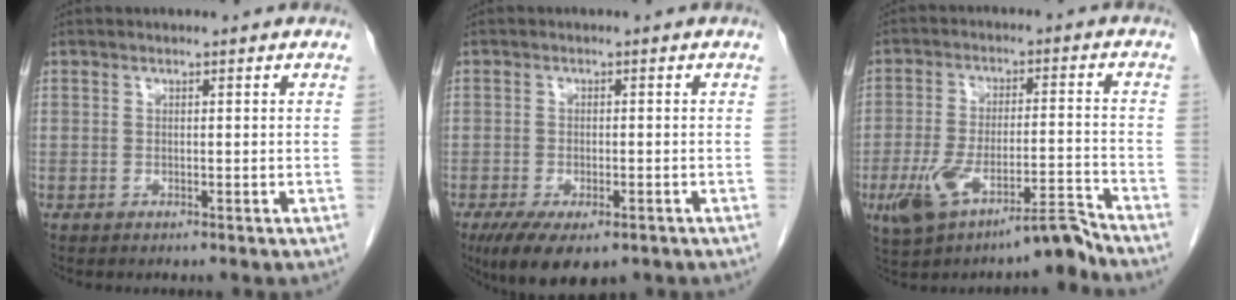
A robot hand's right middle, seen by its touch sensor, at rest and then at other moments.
{"total": 8.8, "force": [-5.8, 3.4, 5.7], "torque": [-0.094, -0.016, -0.087]}
{"total": 9.5, "force": [-6.6, 1.8, 6.6], "torque": [-0.126, 0.010, -0.110]}